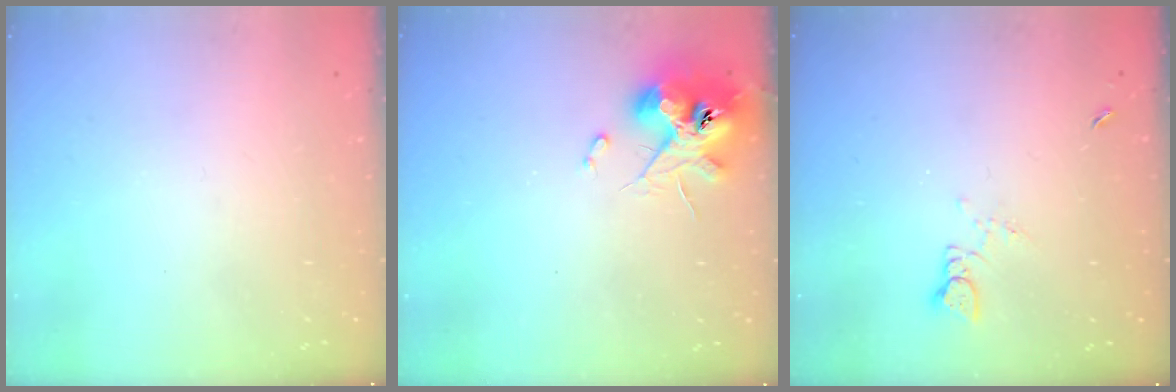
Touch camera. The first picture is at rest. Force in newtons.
{"total": 12.4, "press": 12.3, "slide": 0.9}
{"total": 1.0, "press": 1.0, "slide": 0.1}